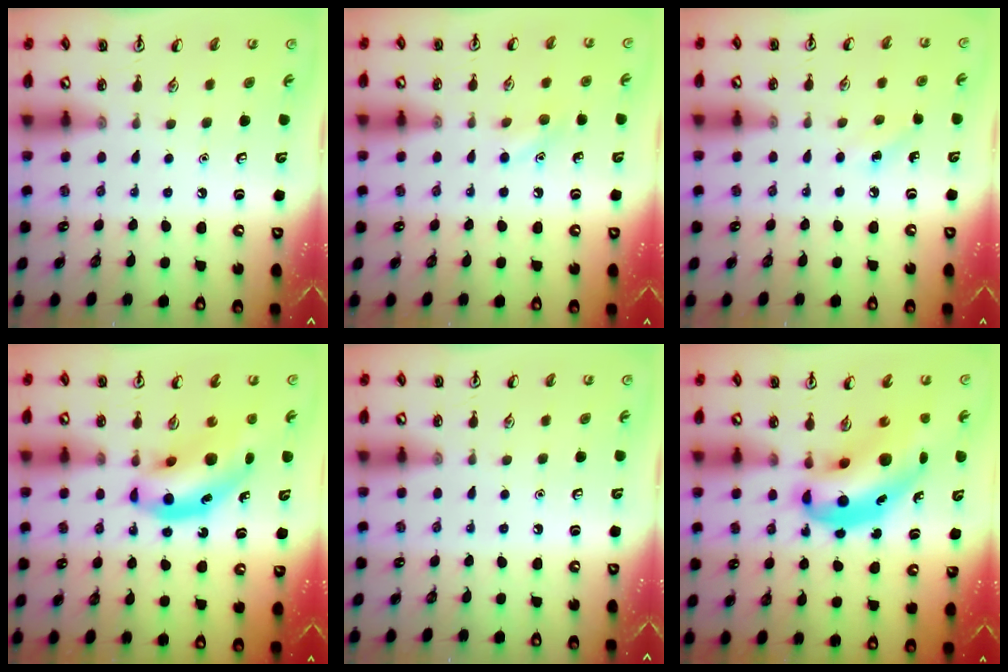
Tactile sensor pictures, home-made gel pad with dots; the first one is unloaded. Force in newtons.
{"total": 7.0, "press": 6.7, "slide": 2.0}
{"total": 6.7, "press": 6.2, "slide": 2.4}
{"total": 12.4, "press": 11.8, "slide": 3.6}
{"total": 0.0}
{"total": 9.6, "press": 9.3, "slide": 2.5}